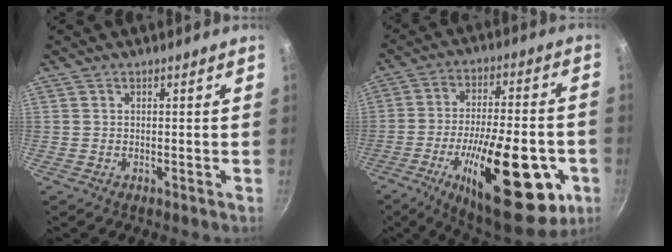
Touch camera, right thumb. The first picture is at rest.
{"total": 28.4, "force": [-9.5, 11.4, 24.2], "torque": [-0.336, 0.014, -0.135]}